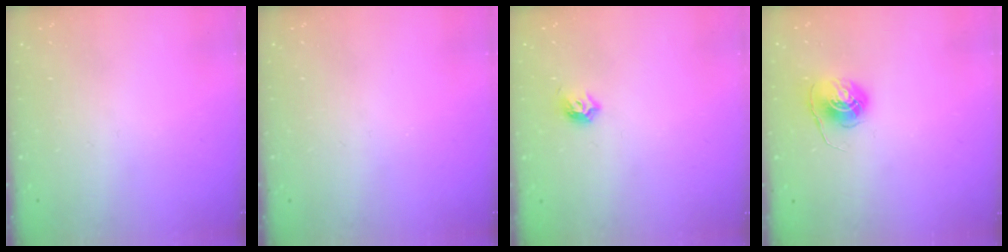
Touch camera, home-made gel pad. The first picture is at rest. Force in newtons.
{"total": 0.0}
{"total": 4.3, "press": 4.2, "slide": 1.2}
{"total": 6.0, "press": 6.0, "slide": 0.4}